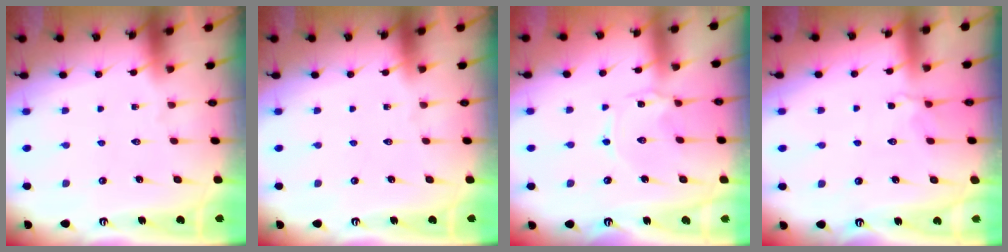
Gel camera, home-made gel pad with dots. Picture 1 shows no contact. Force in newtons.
{"total": 0.0}
{"total": 1.3, "press": 1.2, "slide": 0.2}
{"total": 2.2, "press": 1.9, "slide": 1.2}